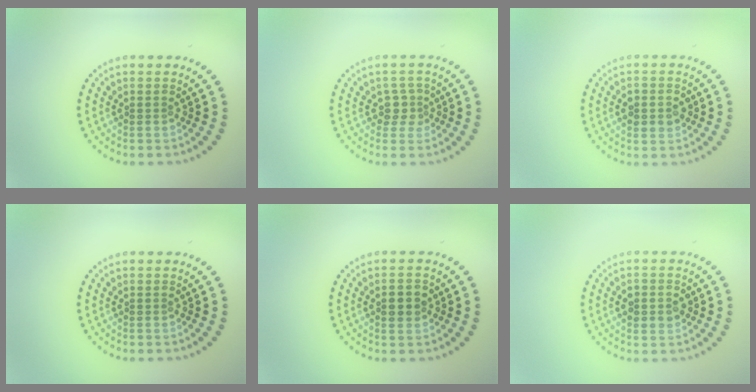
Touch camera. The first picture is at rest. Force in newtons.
{"total": 1.9, "press": 1.4, "slide": 1.2}
{"total": 2.1, "press": 2.1, "slide": 0.1}
{"total": 0.0}
{"total": 2.0, "press": 2.0, "slide": 0.1}
{"total": 2.1, "press": 2.1, "slide": 0.1}